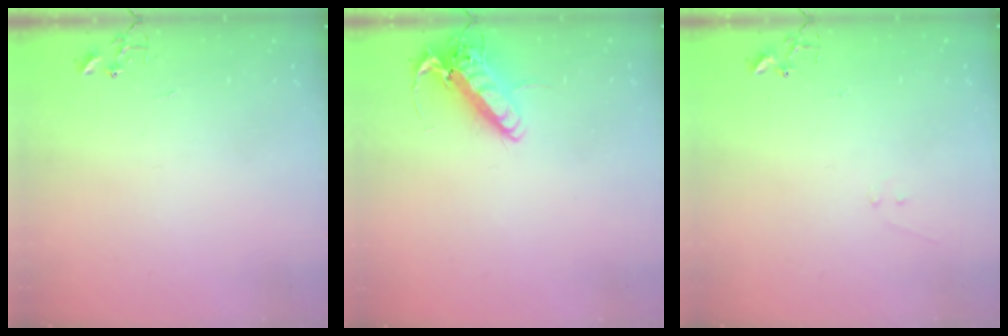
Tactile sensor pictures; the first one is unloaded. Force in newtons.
{"total": 13.5, "press": 13.2, "slide": 2.7}
{"total": 6.1, "press": 6.1, "slide": 0.5}